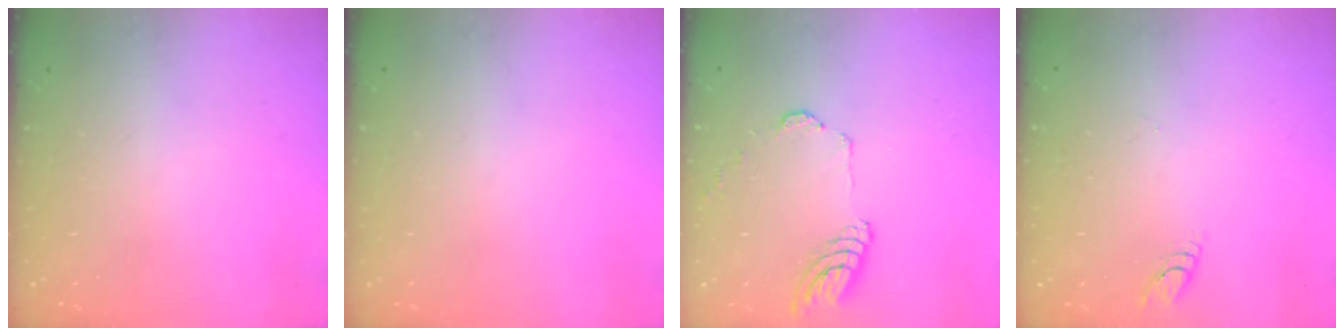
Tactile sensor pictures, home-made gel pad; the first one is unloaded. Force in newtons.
{"total": 0.0}
{"total": 11.8, "press": 11.7, "slide": 1.3}
{"total": 2.7, "press": 2.7, "slide": 0.3}